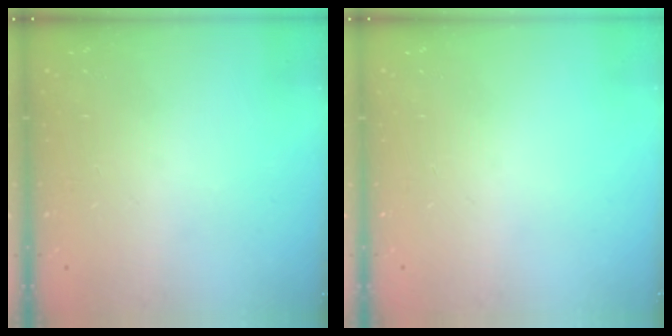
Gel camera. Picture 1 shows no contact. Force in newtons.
{"total": 0.0}